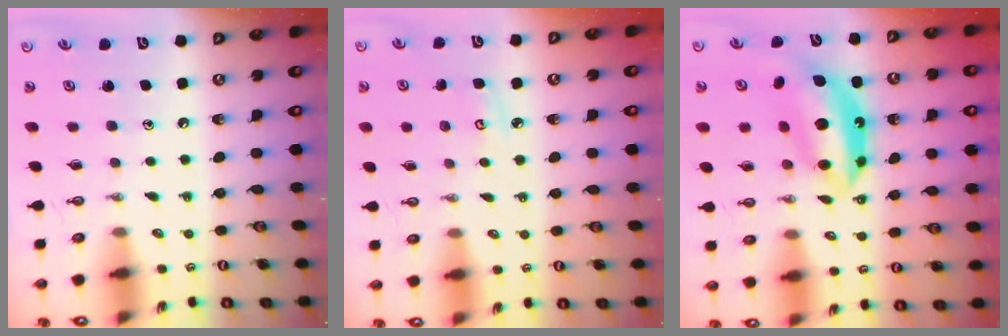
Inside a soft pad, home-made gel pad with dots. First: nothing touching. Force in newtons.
{"total": 3.4, "press": 3.4, "slide": 0.3}
{"total": 13.6, "press": 13.5, "slide": 1.2}